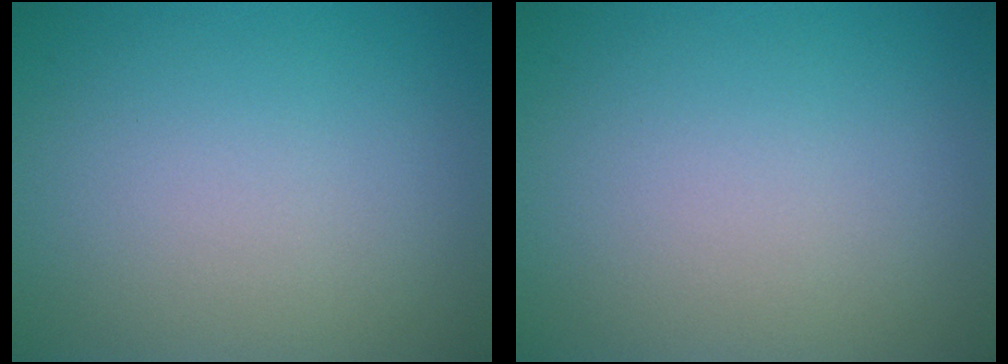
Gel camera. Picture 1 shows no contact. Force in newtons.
{"total": 0.0}